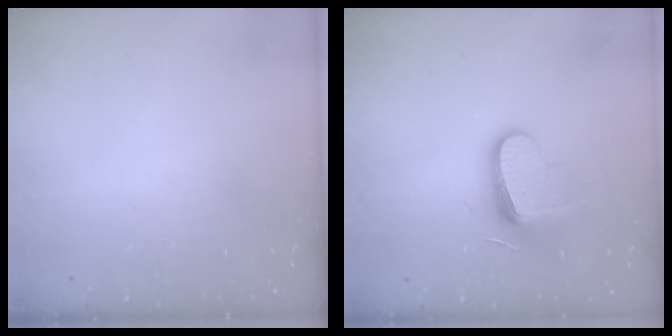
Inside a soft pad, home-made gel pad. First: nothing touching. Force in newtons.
{"total": 11.6, "press": 11.6, "slide": 0.5}